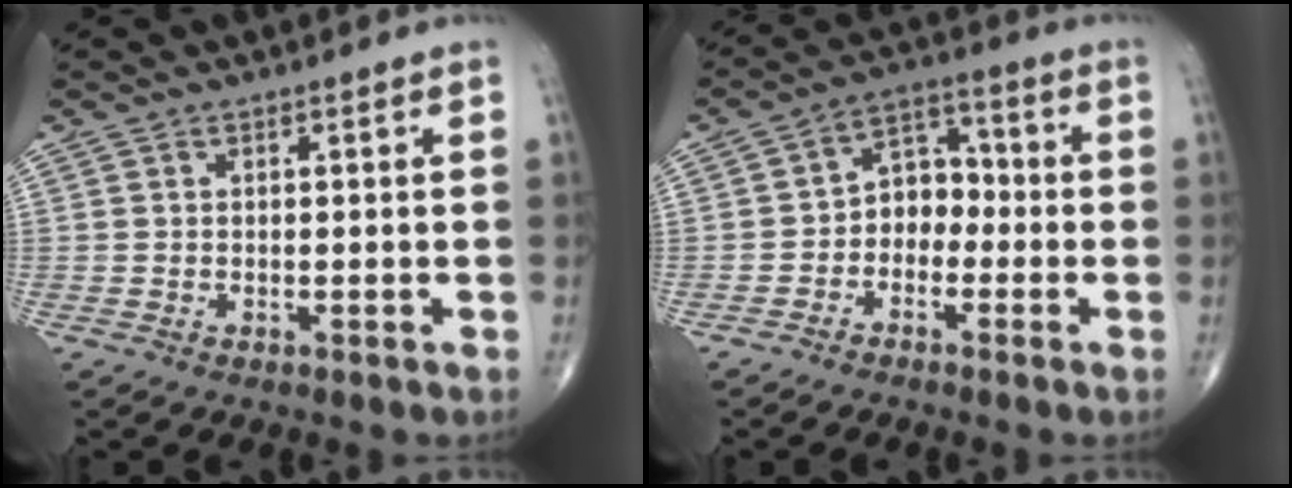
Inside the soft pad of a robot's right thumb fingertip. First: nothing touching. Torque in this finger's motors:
{"motor_torque": [-0.28, 0.06, 0.19, 0.03, 0.08]}